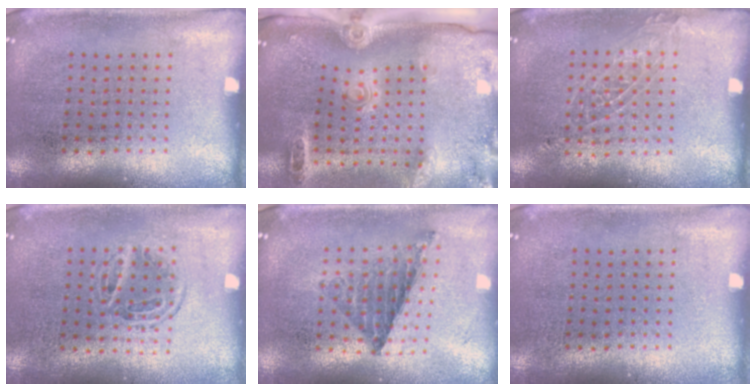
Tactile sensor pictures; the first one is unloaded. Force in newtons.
{"total": 3.1, "press": 2.1, "slide": 2.2}
{"total": 1.0, "press": 1.0, "slide": 0.3}
{"total": 1.0, "press": 0.9, "slide": 0.4}
{"total": 0.8, "press": 0.8, "slide": 0.0}
{"total": 0.0}